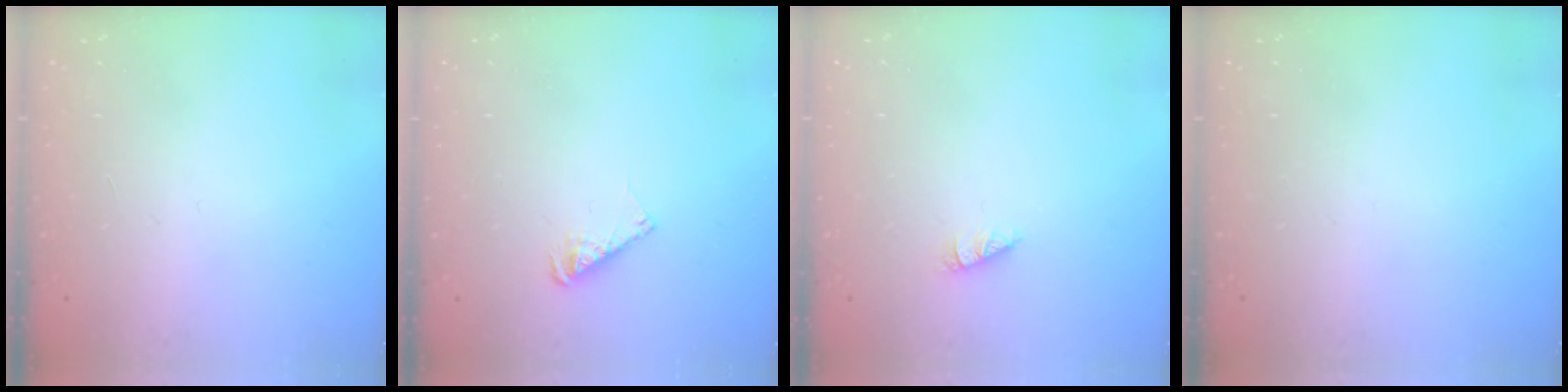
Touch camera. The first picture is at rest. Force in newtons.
{"total": 3.9, "press": 3.9, "slide": 0.4}
{"total": 1.0, "press": 1.0, "slide": 0.2}
{"total": 0.0}